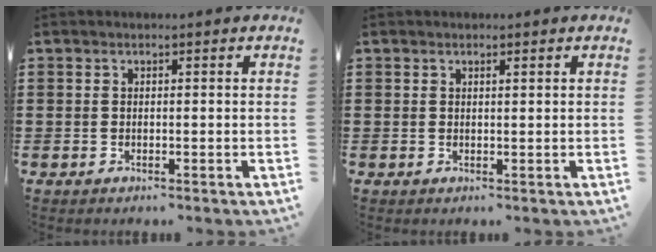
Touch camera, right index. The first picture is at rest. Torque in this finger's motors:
{"motor_torque": [-0.26, 0.15, 0.00, -0.01]}